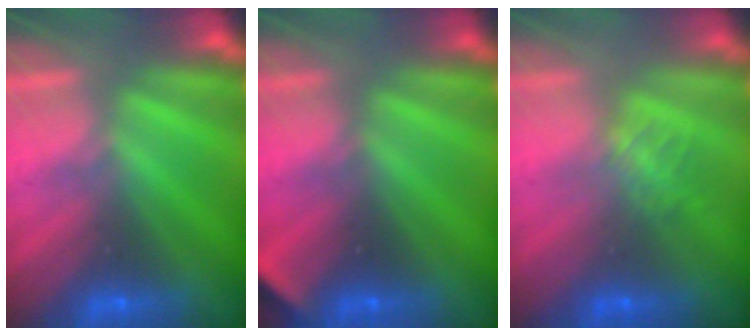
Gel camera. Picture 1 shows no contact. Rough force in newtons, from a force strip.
{"total": 2.1}
{"total": 1.3}